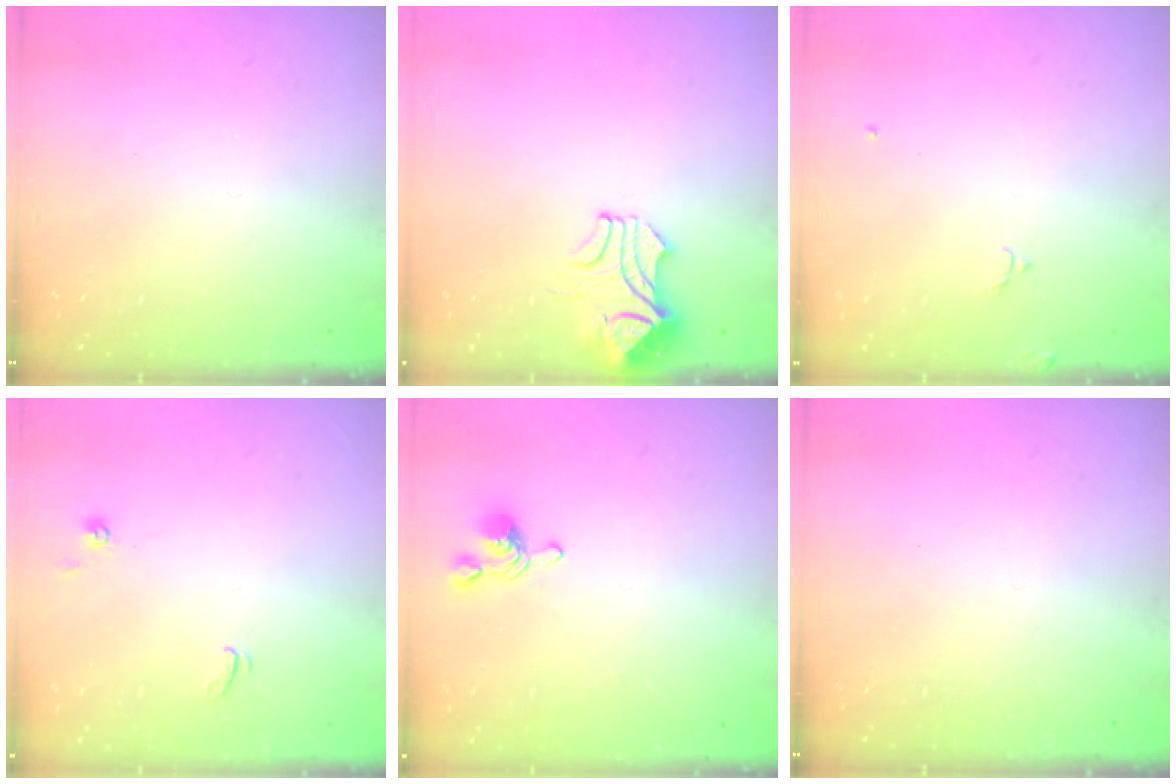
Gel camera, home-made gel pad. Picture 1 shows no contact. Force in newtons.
{"total": 2.1, "press": 2.0, "slide": 0.8}
{"total": 2.4, "press": 2.4, "slide": 0.4}
{"total": 0.6, "press": 0.6, "slide": 0.3}
{"total": 1.3, "press": 1.1, "slide": 0.8}
{"total": 0.0}